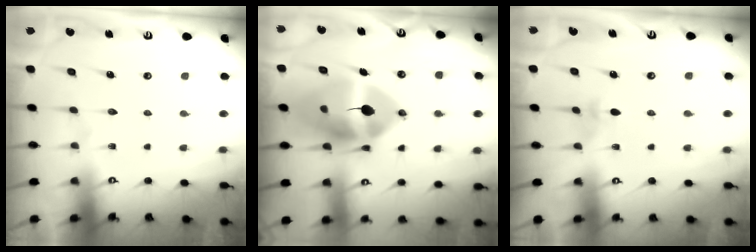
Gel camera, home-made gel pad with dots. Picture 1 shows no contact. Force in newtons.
{"total": 17.4, "press": 17.2, "slide": 2.9}
{"total": 2.8, "press": 2.7, "slide": 0.8}